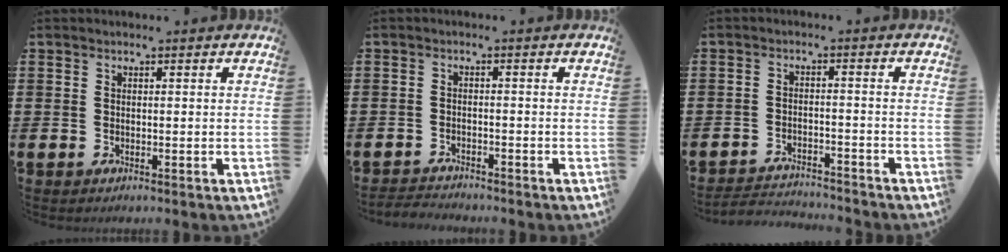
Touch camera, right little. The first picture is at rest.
{"total": 1.7, "force": [-1.7, 0.0, -0.1], "torque": [-0.002, 0.003, -0.037]}
{"total": 2.7, "force": [-2.7, 0.1, 0.0], "torque": [-0.006, 0.002, -0.060]}